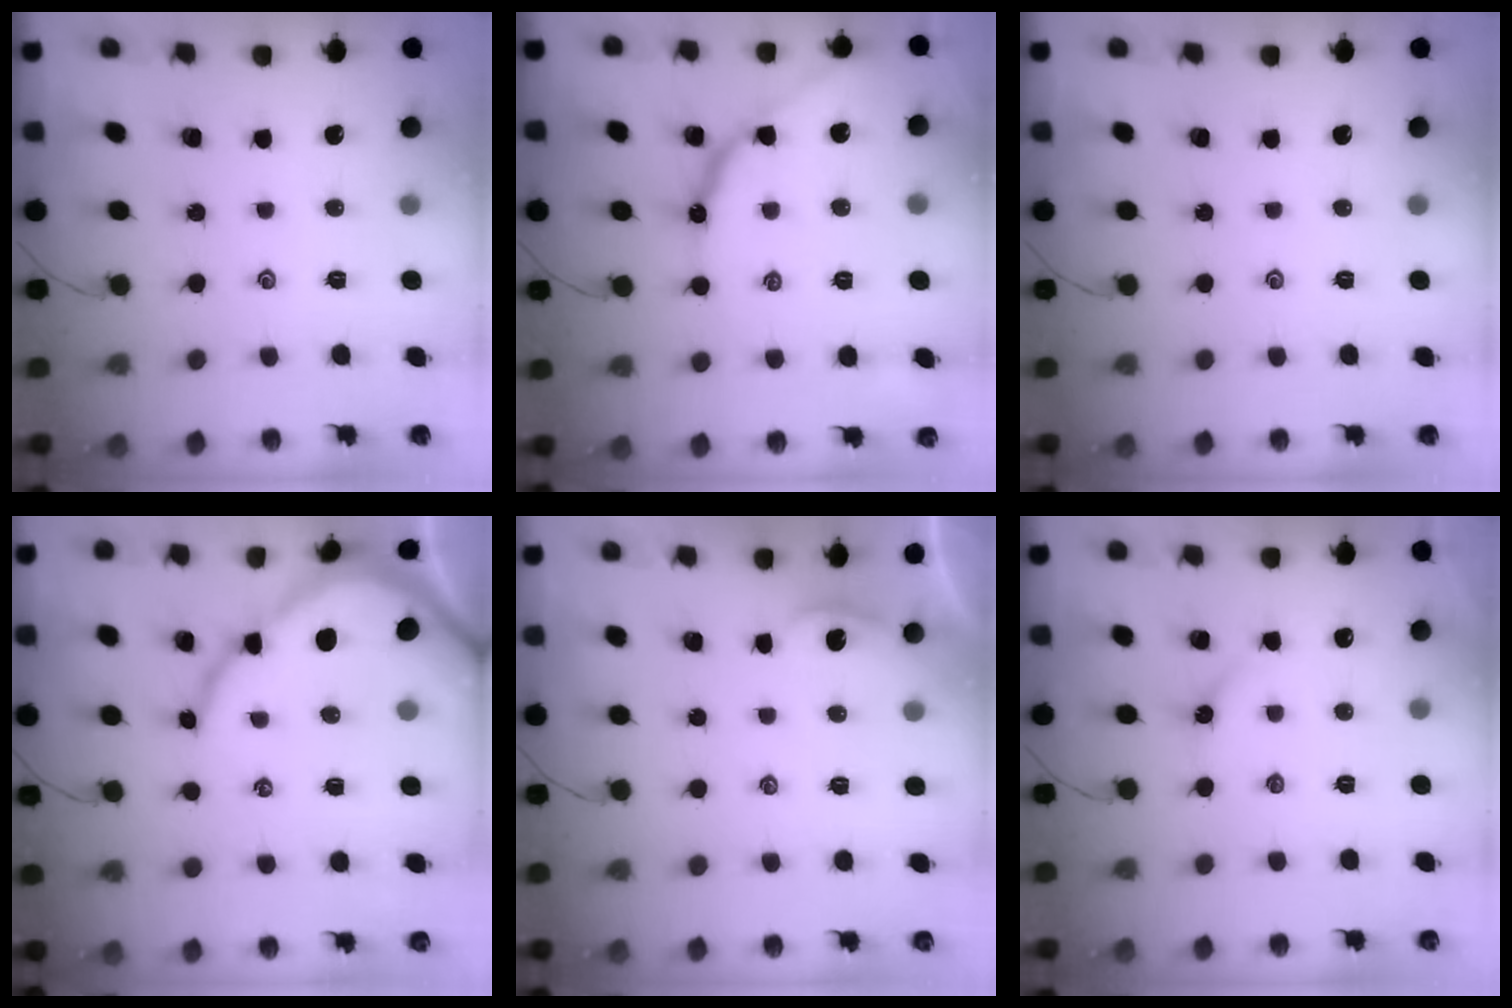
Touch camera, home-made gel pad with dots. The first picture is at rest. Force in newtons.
{"total": 10.2, "press": 10.2, "slide": 0.2}
{"total": 0.0}
{"total": 11.7, "press": 11.7, "slide": 1.3}
{"total": 1.2, "press": 1.2, "slide": 0.1}
{"total": 2.6, "press": 2.6, "slide": 0.3}